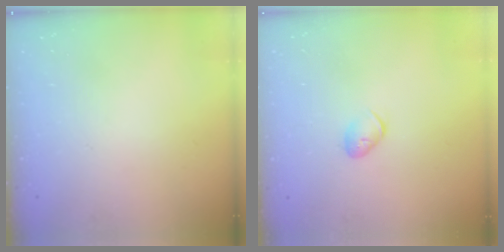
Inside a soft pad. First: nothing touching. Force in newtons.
{"total": 7.1, "press": 7.0, "slide": 1.2}